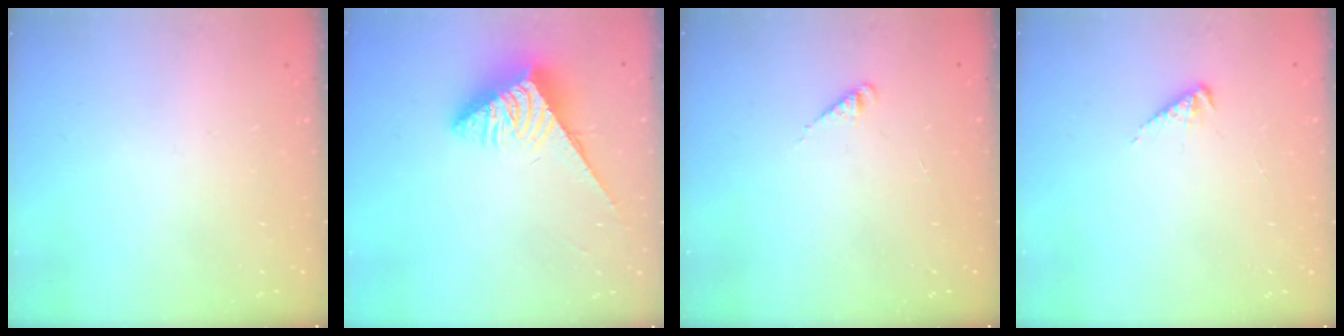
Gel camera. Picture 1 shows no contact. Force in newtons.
{"total": 5.5, "press": 5.5, "slide": 0.2}
{"total": 1.9, "press": 1.9, "slide": 0.4}
{"total": 2.9, "press": 2.9, "slide": 0.6}